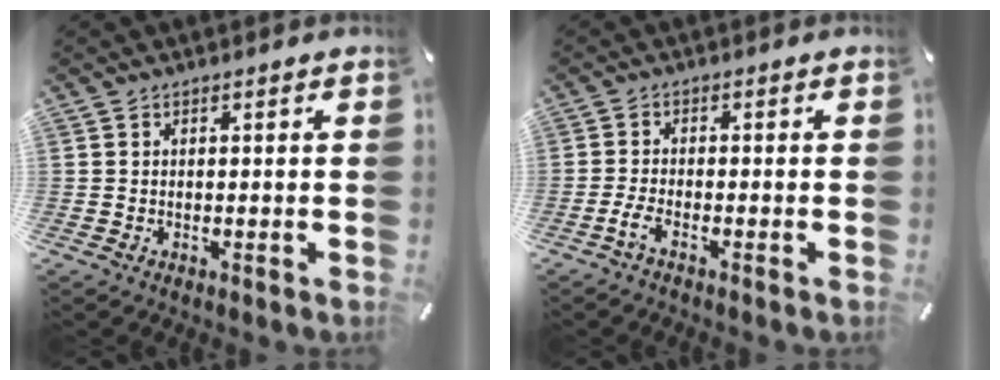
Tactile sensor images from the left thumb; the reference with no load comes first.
{"total": 2.8, "force": [-1.8, 0.5, 2.1], "torque": [-0.046, -0.001, -0.036]}